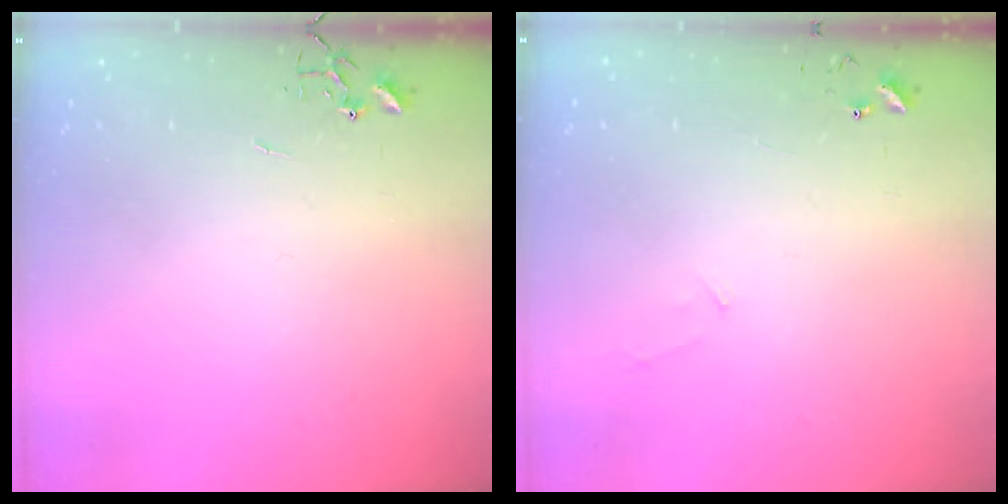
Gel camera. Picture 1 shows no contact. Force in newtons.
{"total": 5.4, "press": 5.4, "slide": 0.4}